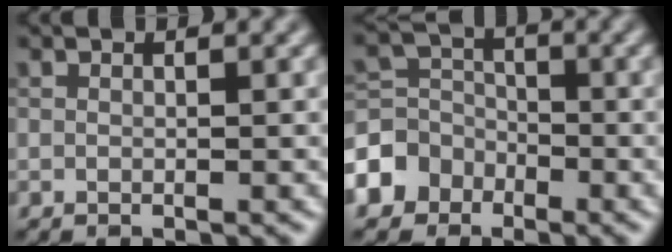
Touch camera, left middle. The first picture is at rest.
{"total": 5.7, "force": [-3.1, 4.6, 1.2], "torque": [-0.010, 0.002, -0.078]}